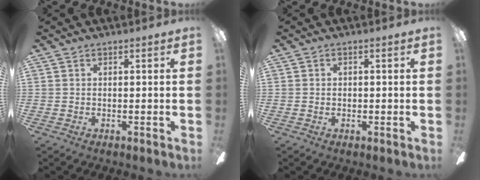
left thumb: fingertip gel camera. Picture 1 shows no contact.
{"total": 1.1, "force": [-0.2, 0.7, 0.9], "torque": [-0.016, 0.003, -0.005]}